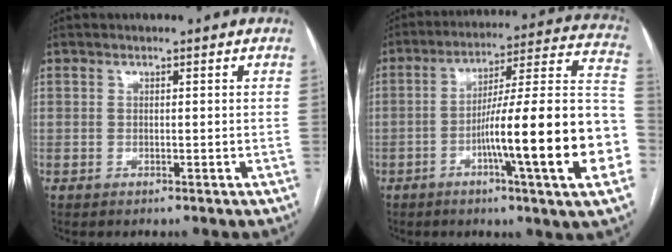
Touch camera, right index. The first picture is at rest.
{"total": 22.4, "force": [-6.3, -0.1, 21.5], "torque": [-0.254, 0.008, -0.100]}